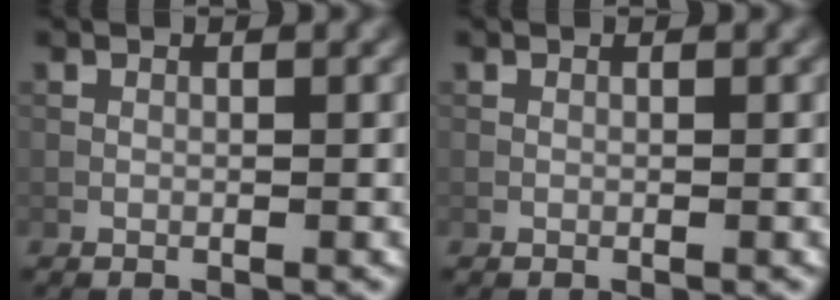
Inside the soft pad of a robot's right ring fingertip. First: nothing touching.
{"total": 0.0}